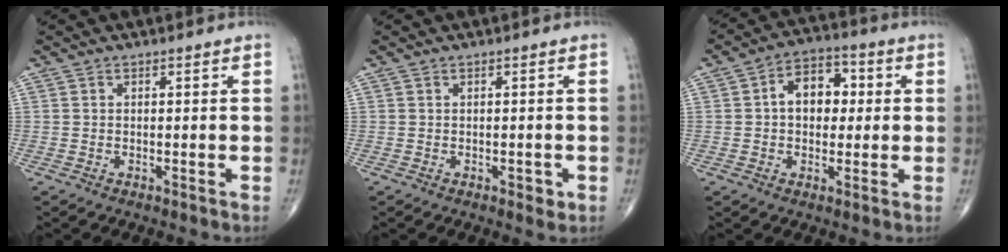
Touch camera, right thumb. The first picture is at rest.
{"total": 1.7, "force": [-0.5, 0.9, 1.3], "torque": [-0.013, -0.001, -0.005]}
{"total": 9.3, "force": [1.1, 6.5, 6.5], "torque": [-0.071, 0.022, 0.011]}